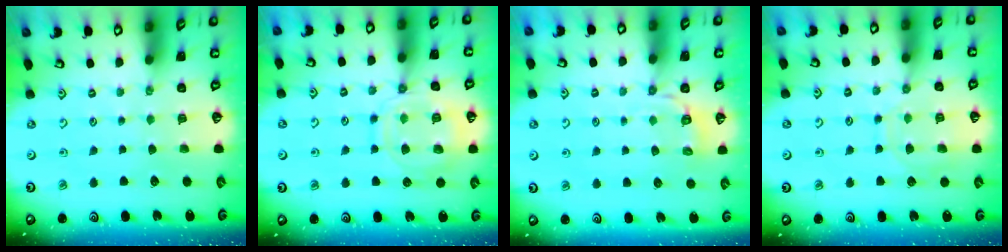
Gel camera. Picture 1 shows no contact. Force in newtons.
{"total": 14.6, "press": 14.5, "slide": 1.4}
{"total": 4.0, "press": 3.6, "slide": 1.7}
{"total": 10.2, "press": 10.2, "slide": 0.9}